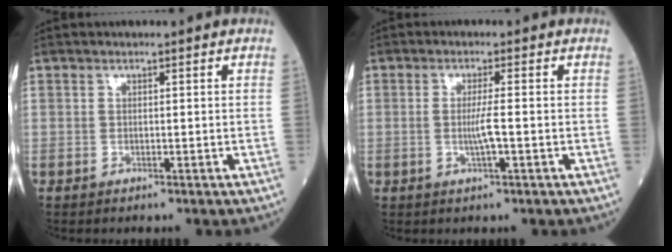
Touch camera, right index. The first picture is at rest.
{"total": 3.3, "force": [-0.5, -0.1, 3.2], "torque": [-0.065, -0.004, -0.010]}